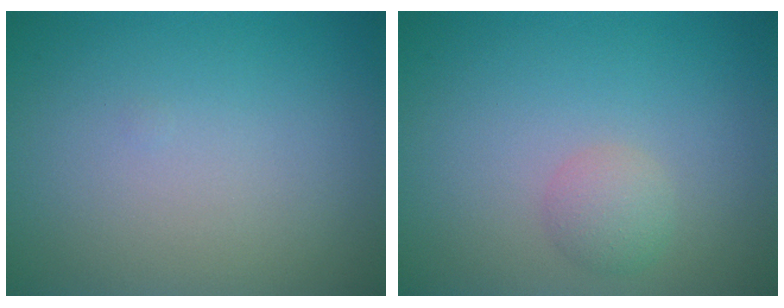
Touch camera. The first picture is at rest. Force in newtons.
{"total": 1.7, "press": 1.7, "slide": 0.1}